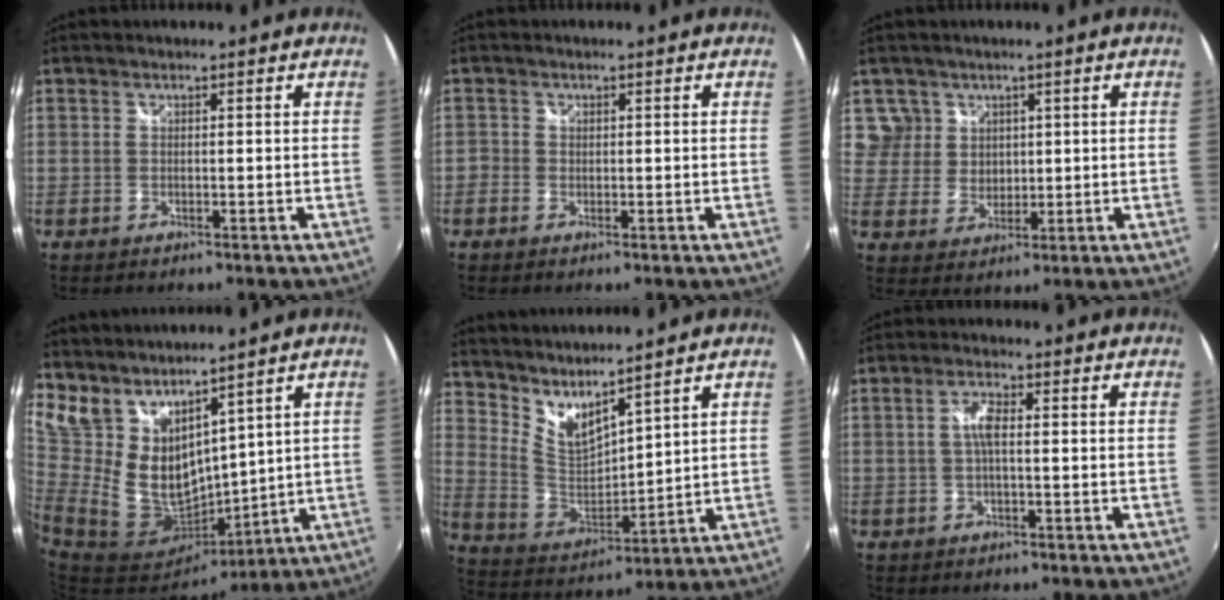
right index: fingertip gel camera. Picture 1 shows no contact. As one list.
[{"total": 1.4, "force": [-0.7, 1.3, 0.2], "torque": [-0.006, -0.001, -0.017]}, {"total": 6.2, "force": [2.7, 5.6, 0.4], "torque": [-0.001, 0.007, 0.052]}, {"total": 13.9, "force": [10.2, 6.2, 7.1], "torque": [-0.139, -0.022, 0.224]}, {"total": 9.0, "force": [7.7, 1.9, 4.3], "torque": [-0.085, -0.015, 0.154]}, {"total": 3.1, "force": [-0.1, 0.8, 3.0], "torque": [-0.060, 0.006, -0.001]}]